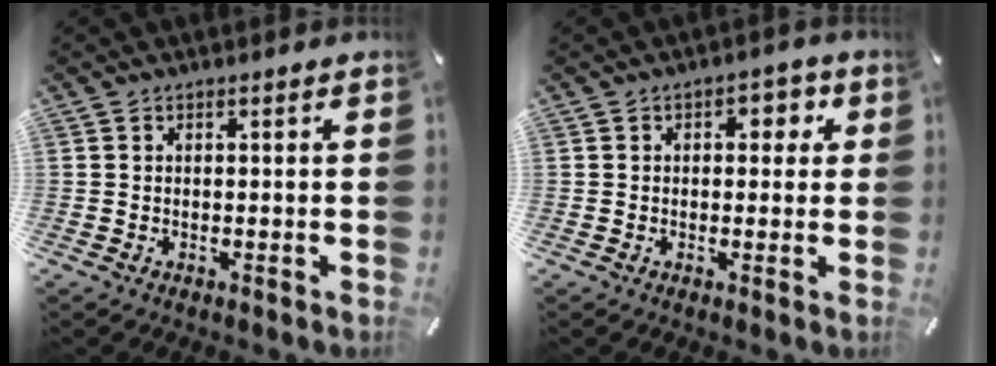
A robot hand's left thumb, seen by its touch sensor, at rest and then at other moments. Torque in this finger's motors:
{"motor_torque": [0.79, 0.73, 0.33, -0.18, 0.00]}